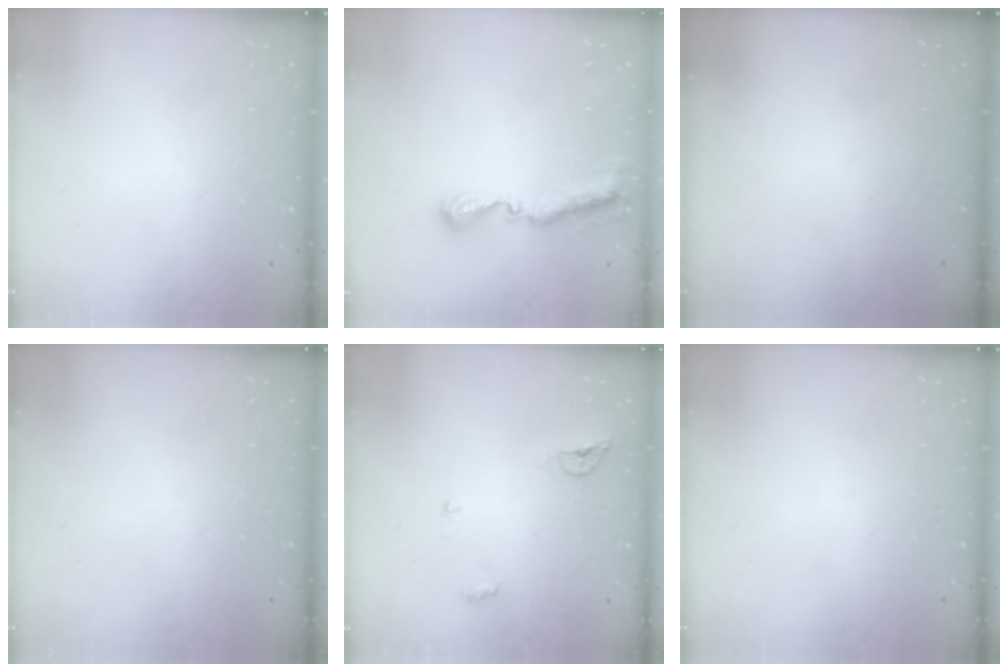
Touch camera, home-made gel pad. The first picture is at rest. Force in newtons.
{"total": 8.1, "press": 8.1, "slide": 0.5}
{"total": 0.0}
{"total": 0.0}
{"total": 5.9, "press": 5.8, "slide": 1.0}
{"total": 0.0}